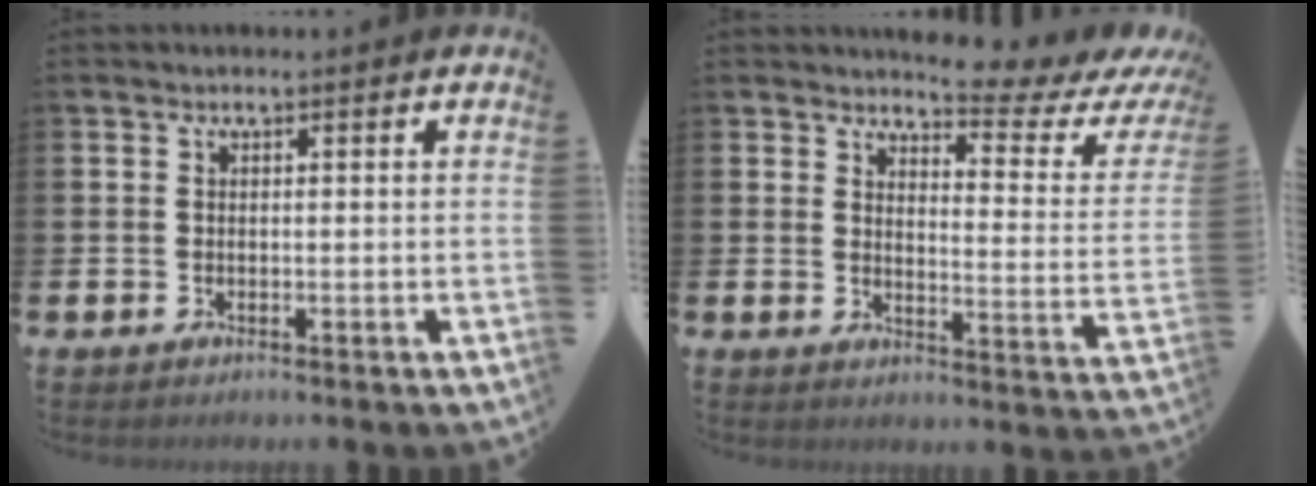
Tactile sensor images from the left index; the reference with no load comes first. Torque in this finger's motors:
{"motor_torque": [0.50, -0.53, 0.23, 0.00]}